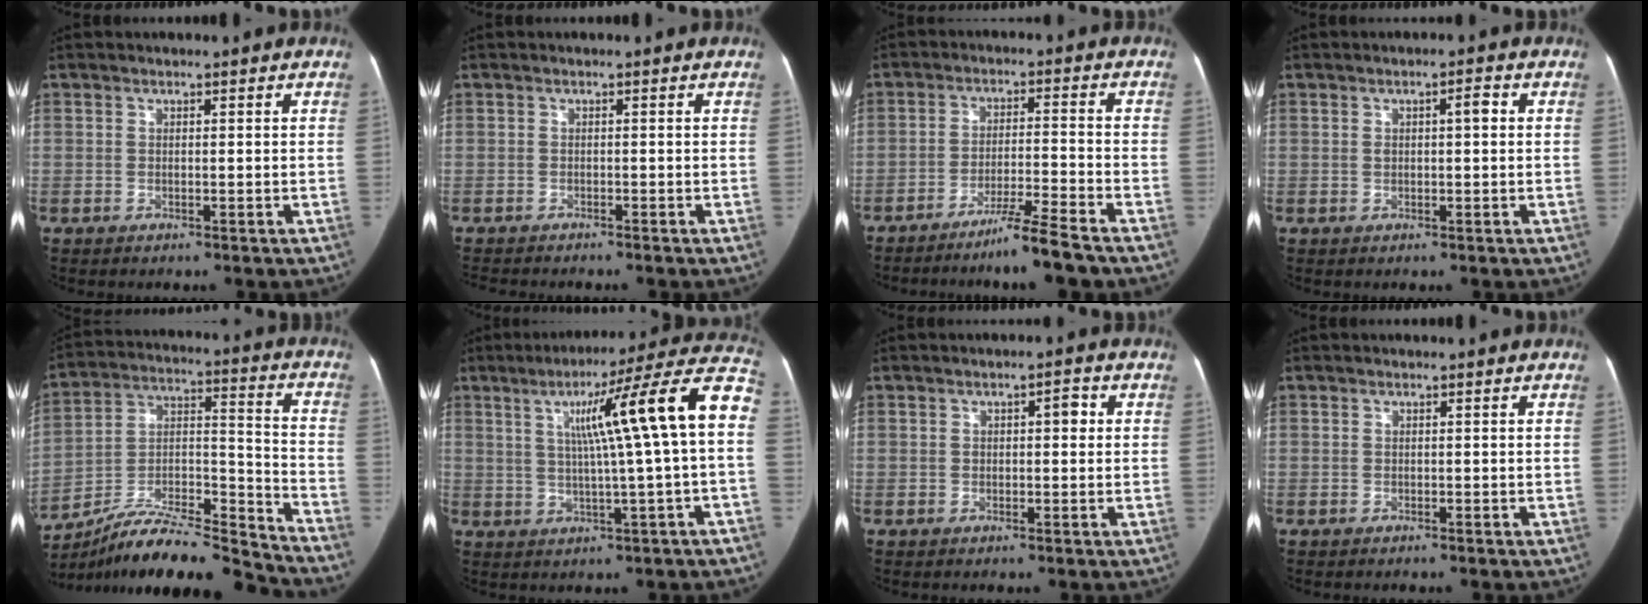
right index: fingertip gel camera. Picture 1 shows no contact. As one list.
[{"total": 3.6, "force": [-3.3, 0.9, 1.0], "torque": [-0.008, -0.007, -0.051]}, {"total": 7.6, "force": [-6.1, -1.2, 4.4], "torque": [-0.070, -0.020, -0.110]}, {"total": 2.8, "force": [0.4, 1.1, 2.6], "torque": [-0.047, 0.018, 0.010]}, {"total": 19.9, "force": [-18.5, 1.1, 7.2], "torque": [-0.137, 0.031, -0.318]}, {"total": 16.7, "force": [2.2, -0.5, 16.6], "torque": [-0.229, 0.033, 0.026]}, {"total": 2.6, "force": [0.4, 1.3, 2.2], "torque": [-0.034, 0.023, 0.007]}, {"total": 0.6, "force": [-0.3, 0.5, -0.1], "torque": [0.000, 0.006, -0.007]}]